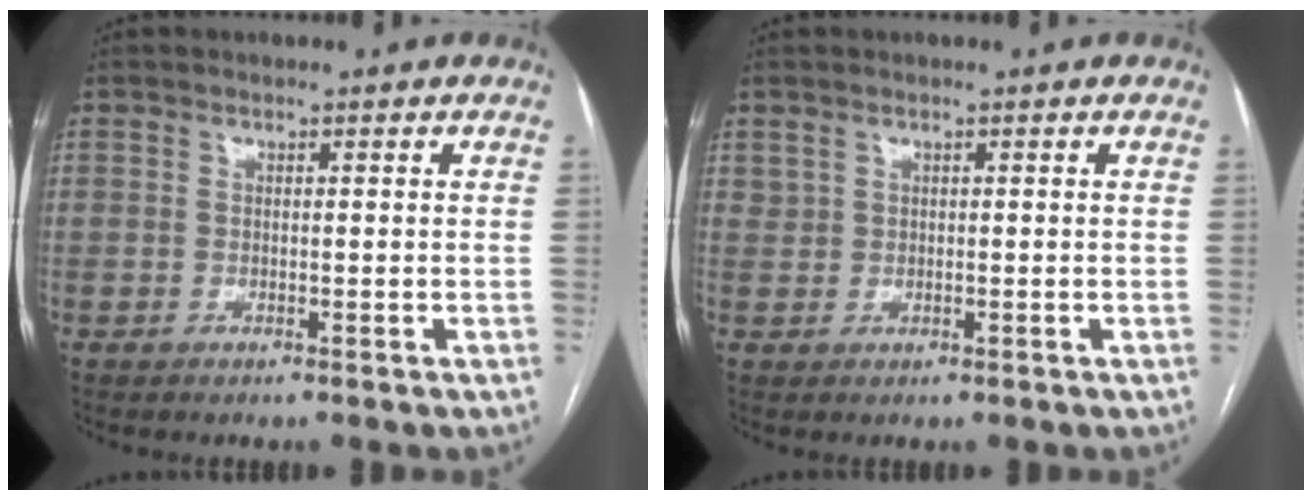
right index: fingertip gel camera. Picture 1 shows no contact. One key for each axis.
{"total": 1.0, "fx": 0.8, "fy": 0.6, "fz": 0.1, "tx": 0.009, "ty": 0.004, "tz": 0.014}